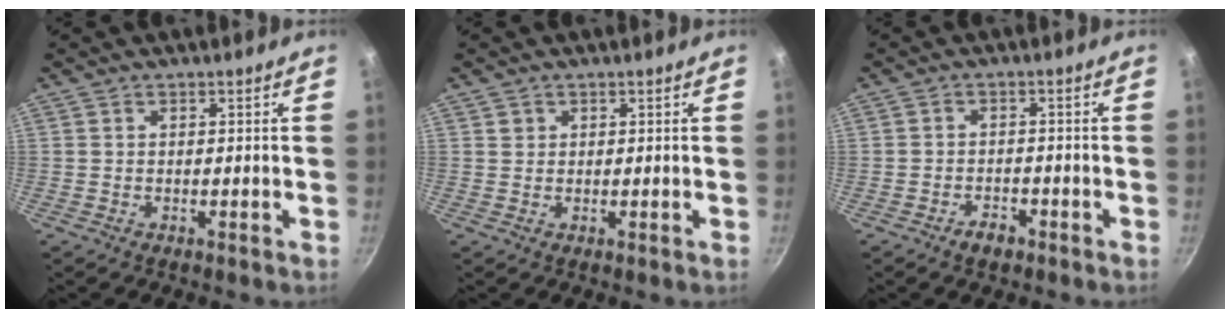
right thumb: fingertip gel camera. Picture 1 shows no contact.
{"total": 1.0, "force": [0.5, 0.9, 0.2], "torque": [0.004, 0.005, 0.007]}
{"total": 3.1, "force": [-2.2, 1.6, 1.4], "torque": [-0.015, 0.021, -0.033]}